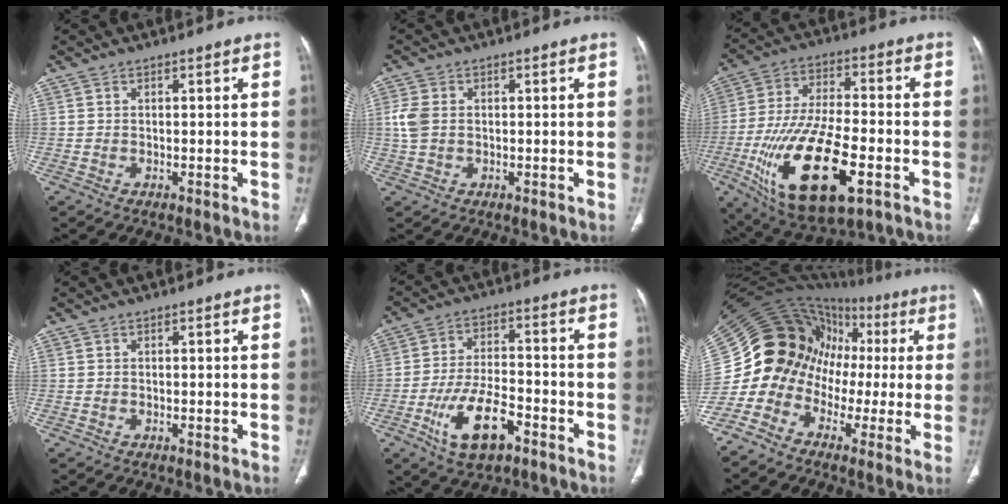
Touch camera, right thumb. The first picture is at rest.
{"total": 4.1, "force": [0.4, 3.0, 2.8], "torque": [-0.073, 0.005, 0.007]}
{"total": 22.5, "force": [-8.1, 9.2, 18.8], "torque": [-0.367, 0.010, -0.127]}
{"total": 0.0}
{"total": 12.1, "force": [-5.9, 5.6, 9.0], "torque": [-0.163, 0.027, -0.100]}
{"total": 17.5, "force": [-3.0, 15.3, 8.0], "torque": [-0.110, 0.095, -0.063]}